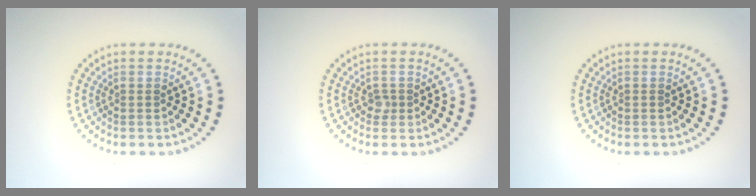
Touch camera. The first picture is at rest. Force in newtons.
{"total": 0.8, "press": 0.6, "slide": 0.6}
{"total": 0.0}